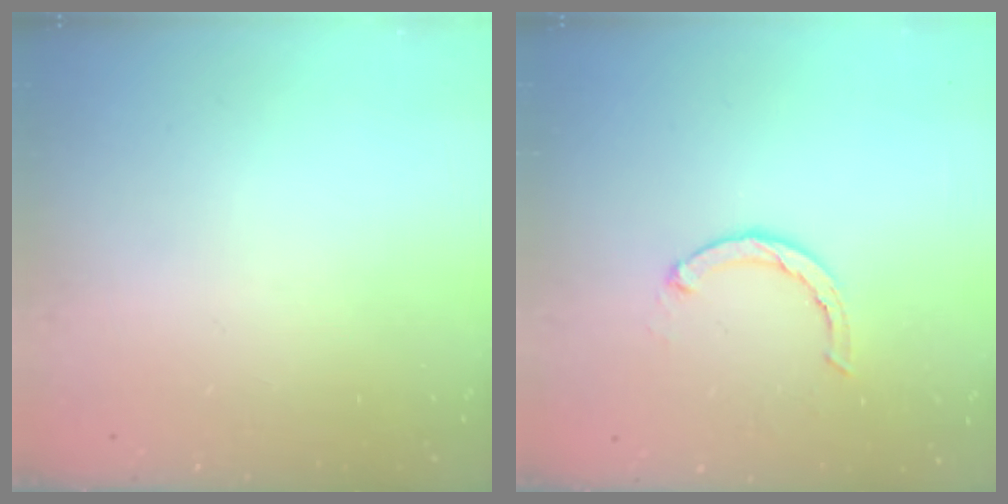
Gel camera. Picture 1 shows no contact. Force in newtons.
{"total": 2.1, "press": 2.0, "slide": 0.4}